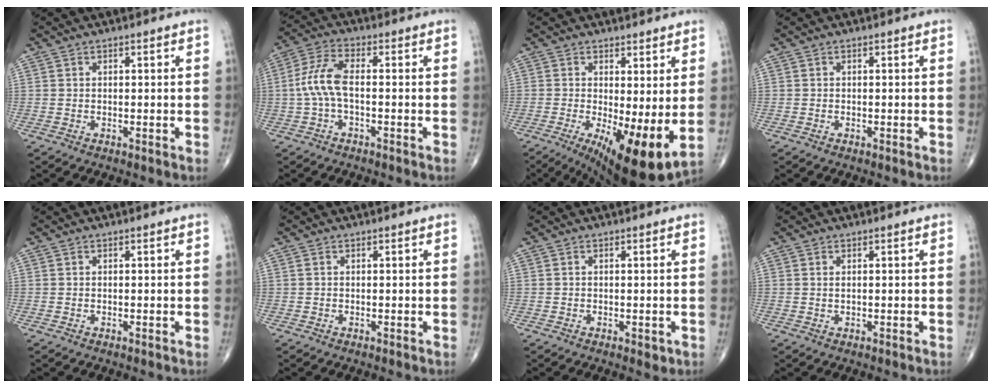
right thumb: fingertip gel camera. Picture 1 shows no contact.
{"total": 7.1, "force": [-0.7, 2.8, 6.5], "torque": [-0.154, 0.022, -0.021]}
{"total": 12.5, "force": [-1.3, 3.7, 11.9], "torque": [-0.187, -0.027, -0.008]}
{"total": 0.0}
{"total": 0.0}
{"total": 0.0}
{"total": 1.5, "force": [-0.3, 0.8, 1.2], "torque": [-0.013, -0.003, -0.003]}
{"total": 0.6, "force": [0.2, 0.2, 0.5], "torque": [-0.011, 0.000, 0.006]}